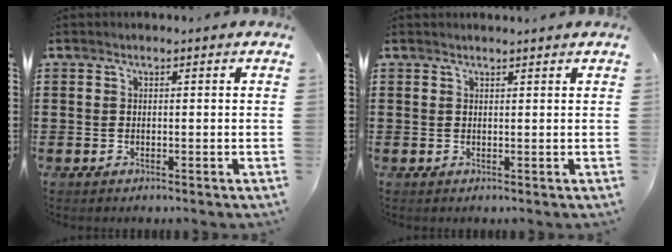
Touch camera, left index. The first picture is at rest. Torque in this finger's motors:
{"motor_torque": [0.02, 0.02, 0.03, -0.01]}